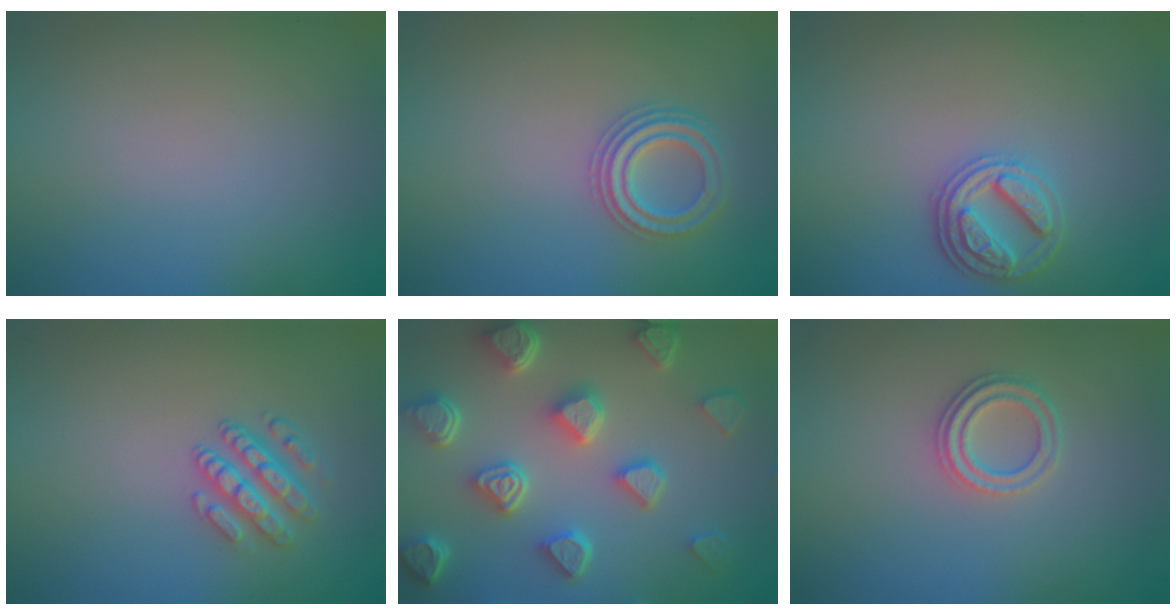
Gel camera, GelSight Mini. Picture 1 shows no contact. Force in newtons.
{"total": 2.9, "press": 2.9, "slide": 0.5}
{"total": 3.3, "press": 3.1, "slide": 1.3}
{"total": 2.9, "press": 2.9, "slide": 0.7}
{"total": 7.5, "press": 6.0, "slide": 4.6}
{"total": 2.3, "press": 2.1, "slide": 1.0}